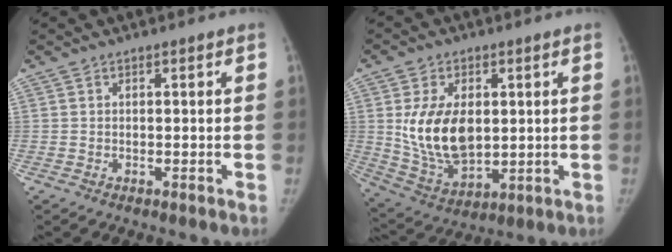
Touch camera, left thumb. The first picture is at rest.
{"total": 14.5, "force": [1.8, 8.9, 11.3], "torque": [-0.184, -0.017, 0.049]}